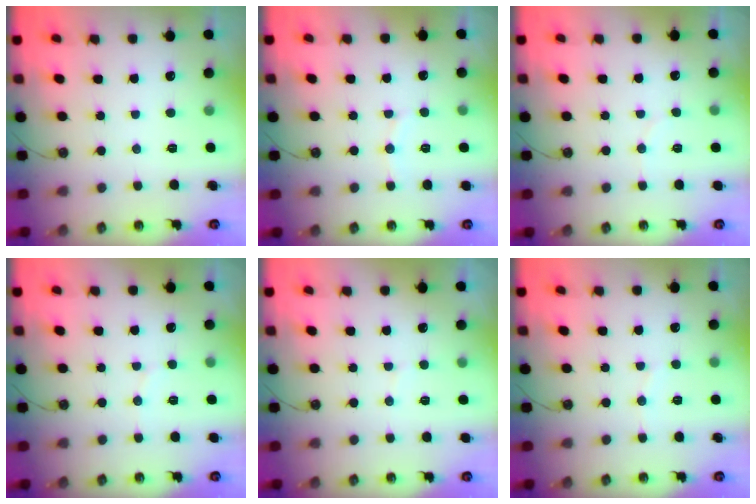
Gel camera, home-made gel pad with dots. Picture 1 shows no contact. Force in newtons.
{"total": 5.0, "press": 4.9, "slide": 1.1}
{"total": 2.7, "press": 2.6, "slide": 0.7}
{"total": 3.5, "press": 3.5, "slide": 0.3}
{"total": 2.3, "press": 2.0, "slide": 1.2}
{"total": 3.7, "press": 3.6, "slide": 0.4}